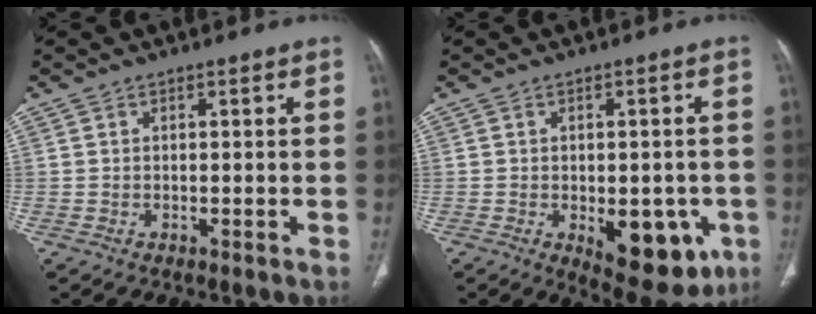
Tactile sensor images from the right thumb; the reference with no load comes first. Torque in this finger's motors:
{"motor_torque": [0.95, 2.11, 0.74, -0.76, 0.05]}